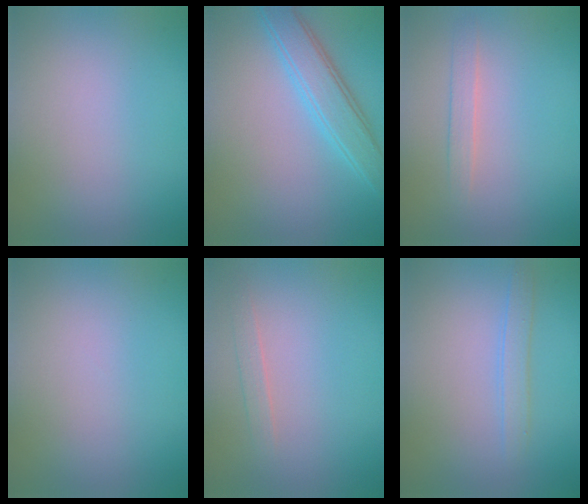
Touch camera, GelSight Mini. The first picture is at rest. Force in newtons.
{"total": 4.0, "press": 4.0, "slide": 0.0}
{"total": 1.3, "press": 1.3, "slide": 0.1}
{"total": 0.0}
{"total": 1.1, "press": 1.1, "slide": 0.1}
{"total": 1.6, "press": 1.6, "slide": 0.0}